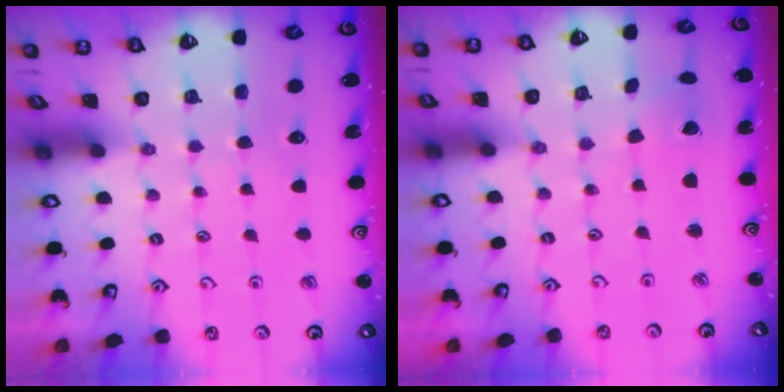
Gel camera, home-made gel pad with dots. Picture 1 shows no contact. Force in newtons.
{"total": 2.3, "press": 2.3, "slide": 0.0}